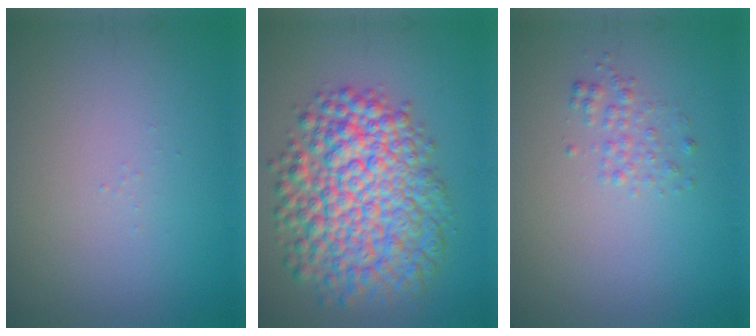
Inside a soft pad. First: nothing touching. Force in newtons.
{"total": 9.9, "press": 9.9, "slide": 0.3}
{"total": 1.4, "press": 1.4, "slide": 0.0}